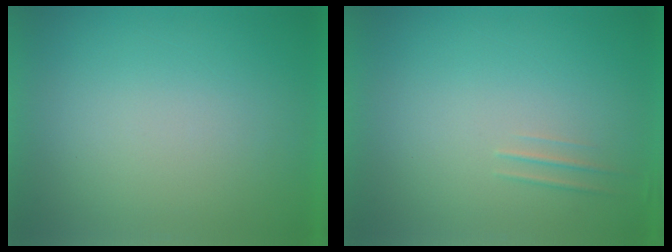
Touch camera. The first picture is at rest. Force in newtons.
{"total": 1.7}